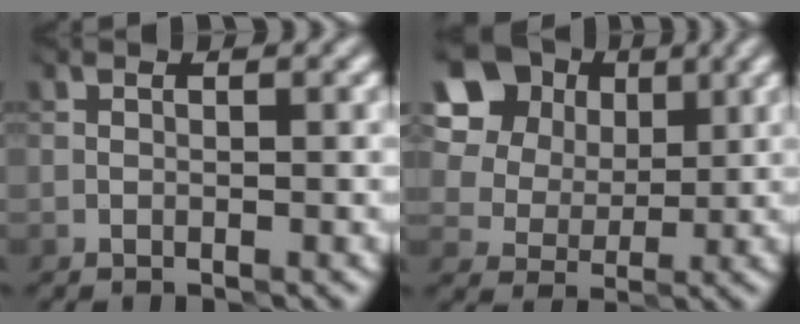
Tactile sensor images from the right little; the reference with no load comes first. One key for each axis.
{"total": 12.8, "fx": 6.0, "fy": 10.3, "fz": 4.6, "tx": -0.130, "ty": 0.015, "tz": 0.124}